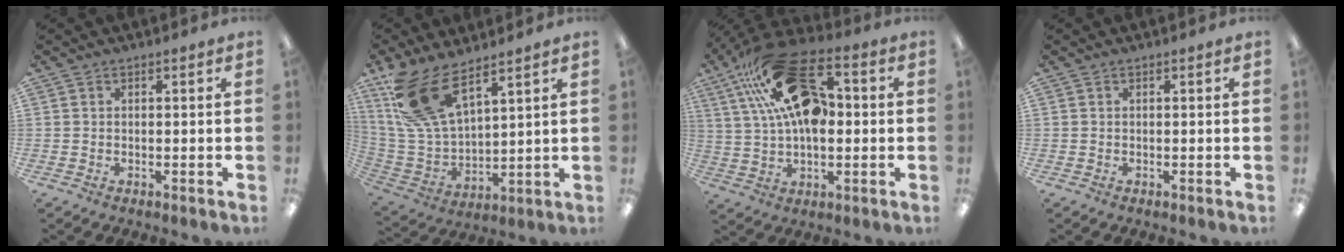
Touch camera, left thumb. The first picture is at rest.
{"total": 17.3, "force": [11.0, 8.2, 10.6], "torque": [-0.234, -0.042, 0.209]}
{"total": 22.4, "force": [7.9, 12.8, 16.6], "torque": [-0.306, -0.025, 0.137]}
{"total": 0.0}